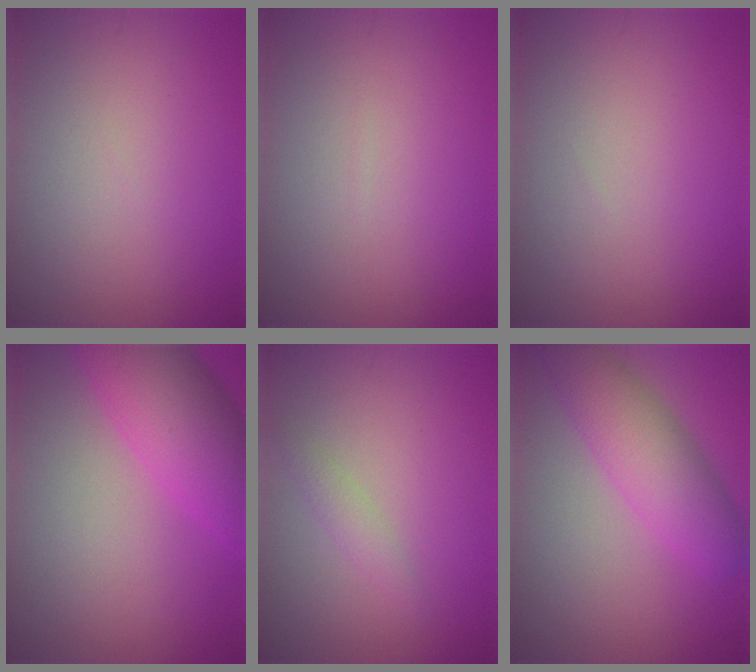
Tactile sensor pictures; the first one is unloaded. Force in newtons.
{"total": 0.0}
{"total": 0.0}
{"total": 7.7, "press": 7.7, "slide": 0.3}
{"total": 1.3, "press": 1.3, "slide": 0.1}
{"total": 5.8, "press": 5.8, "slide": 0.2}